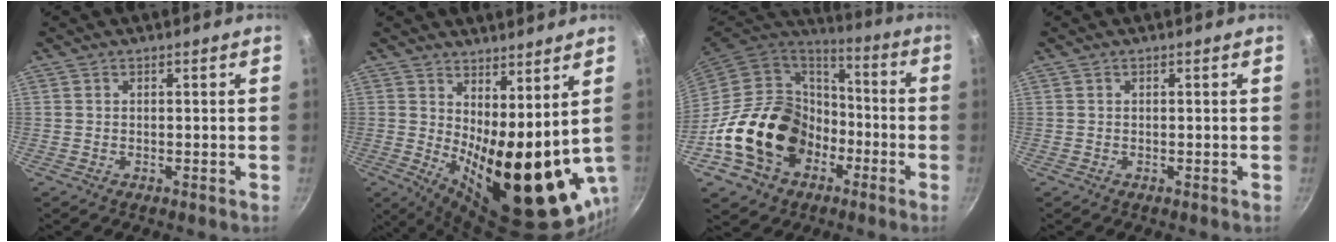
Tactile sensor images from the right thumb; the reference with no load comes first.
{"total": 17.7, "force": [3.4, 6.9, 16.0], "torque": [-0.203, -0.045, 0.070]}
{"total": 22.4, "force": [-6.8, 17.3, 12.5], "torque": [-0.199, 0.059, -0.103]}
{"total": 0.0}